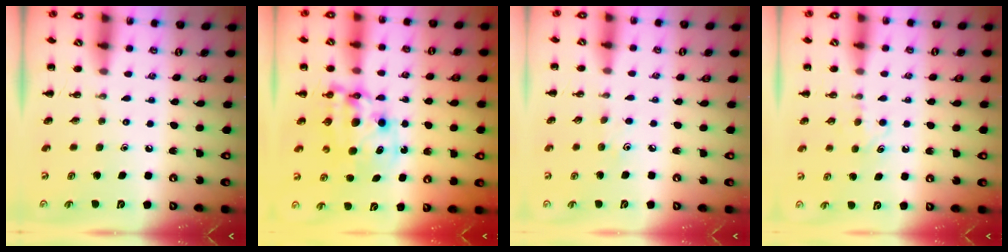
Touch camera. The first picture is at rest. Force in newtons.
{"total": 9.8, "press": 9.3, "slide": 3.1}
{"total": 3.2, "press": 3.1, "slide": 1.0}
{"total": 4.6, "press": 4.5, "slide": 1.2}